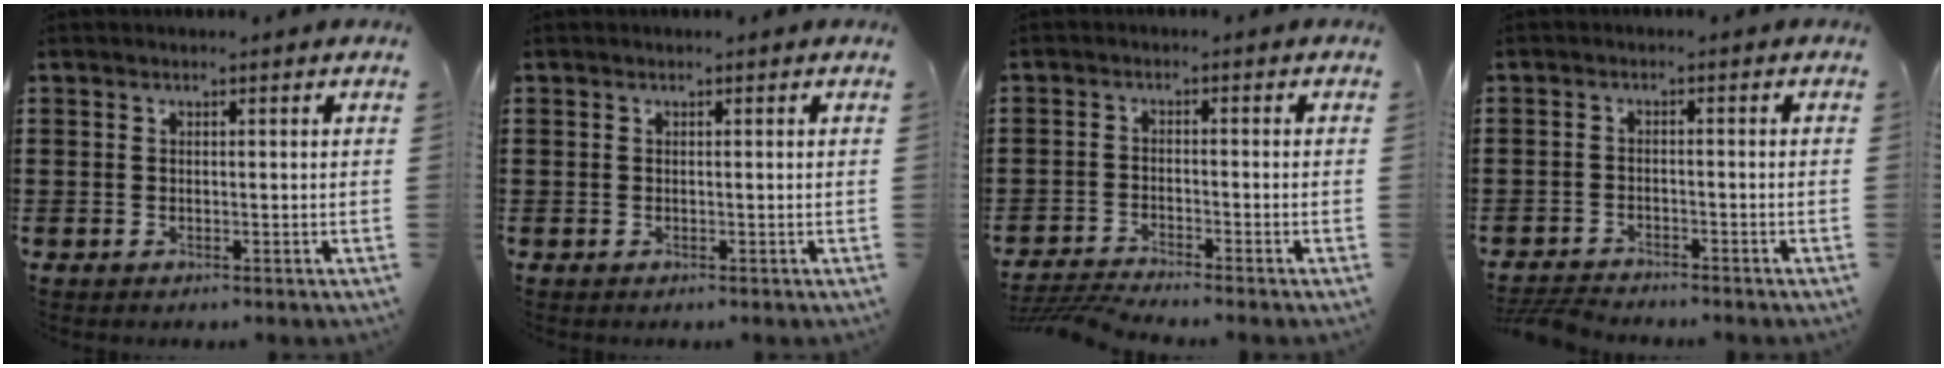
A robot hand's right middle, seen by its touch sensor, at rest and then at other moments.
{"total": 0.0}
{"total": 3.2, "force": [-3.1, -0.1, 0.8], "torque": [-0.029, -0.006, -0.069]}
{"total": 3.2, "force": [-3.1, 0.4, 0.6], "torque": [-0.018, 0.001, -0.067]}